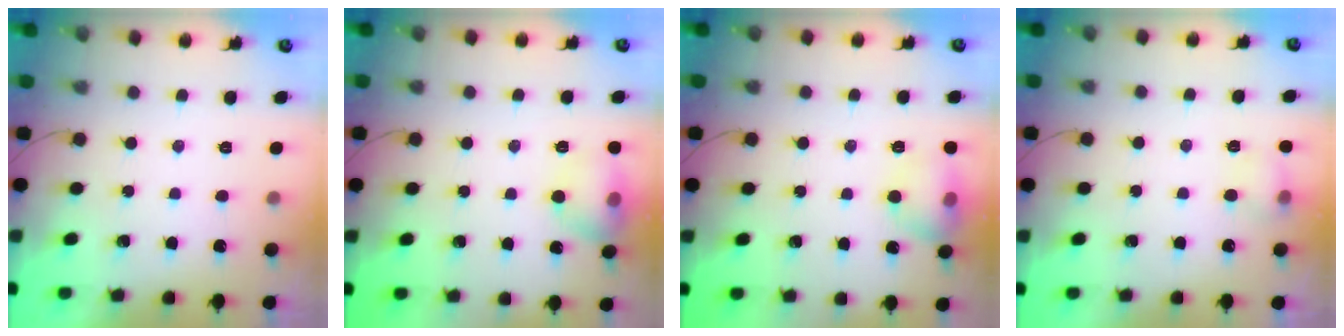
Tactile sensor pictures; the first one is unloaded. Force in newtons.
{"total": 10.4, "press": 10.3, "slide": 1.4}
{"total": 10.0, "press": 9.9, "slide": 1.5}
{"total": 6.0, "press": 5.8, "slide": 1.6}